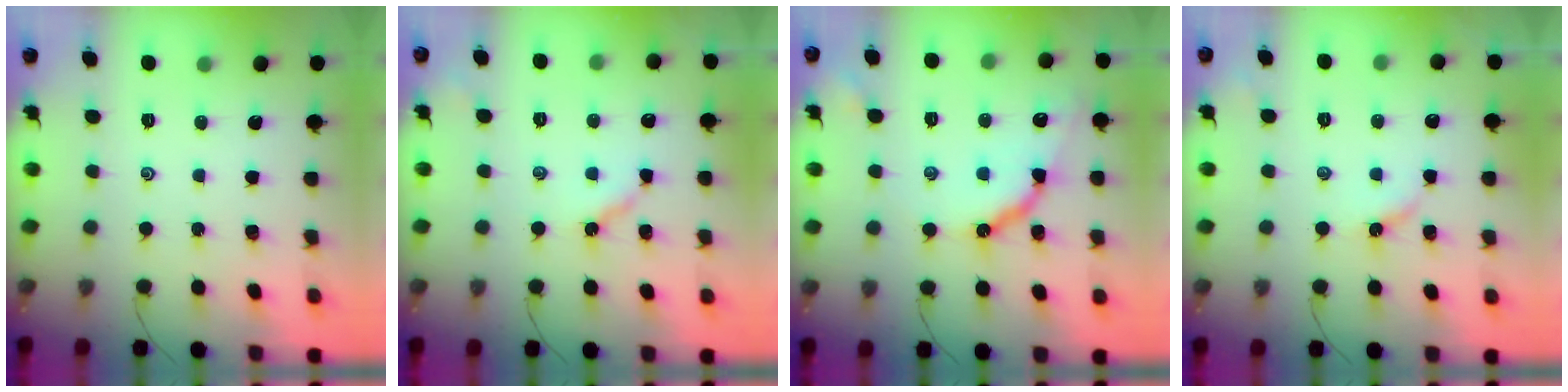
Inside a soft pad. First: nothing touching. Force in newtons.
{"total": 3.6, "press": 3.6, "slide": 0.1}
{"total": 9.9, "press": 9.8, "slide": 0.8}
{"total": 3.7, "press": 3.7, "slide": 0.5}